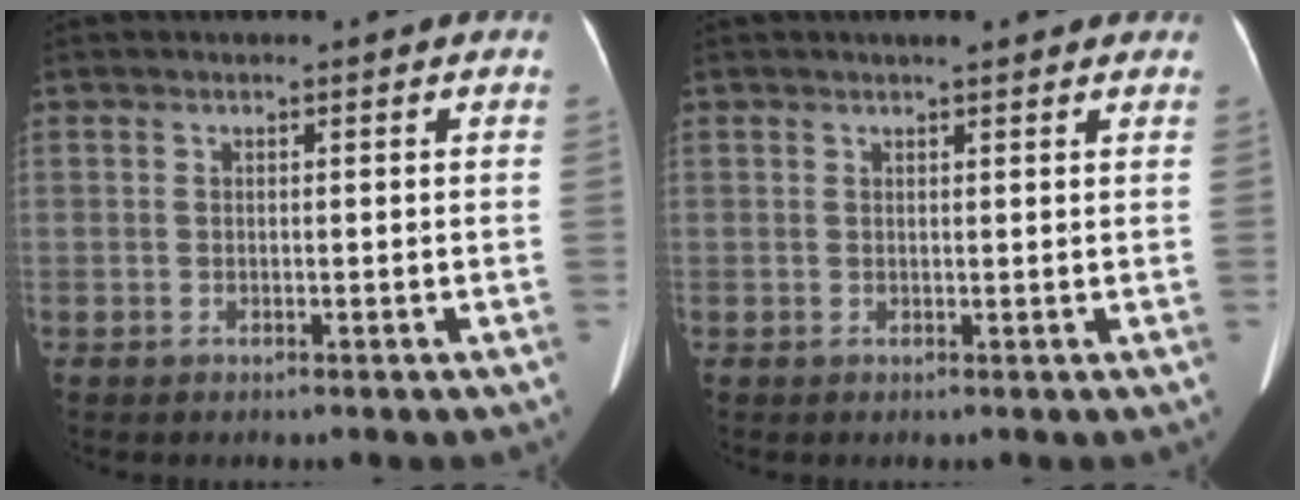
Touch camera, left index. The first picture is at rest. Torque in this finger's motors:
{"motor_torque": [0.32, -0.25, 0.03, 0.04]}